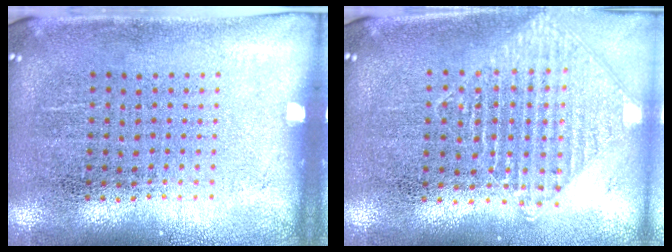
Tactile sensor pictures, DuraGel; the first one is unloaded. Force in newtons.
{"total": 1.0, "press": 1.0, "slide": 0.1}